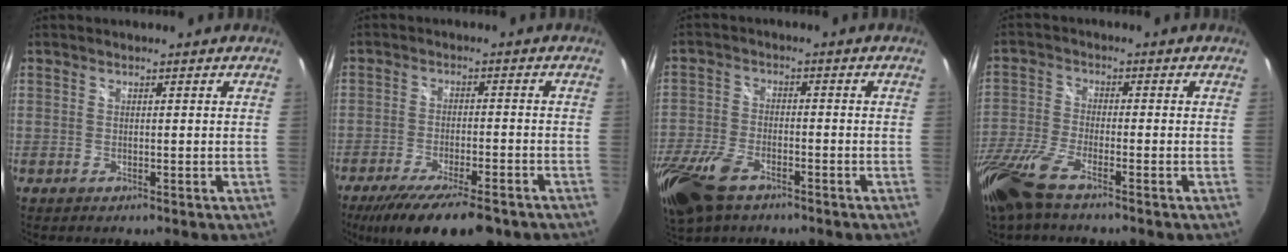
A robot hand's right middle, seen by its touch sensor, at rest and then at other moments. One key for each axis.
{"total": 15.0, "fx": -11.4, "fy": 3.8, "fz": 9.0, "tx": -0.176, "ty": -0.045, "tz": -0.176}
{"total": 12.6, "fx": -8.0, "fy": 6.4, "fz": 7.4, "tx": -0.190, "ty": -0.029, "tz": -0.157}
{"total": 10.4, "fx": -7.5, "fy": 2.4, "fz": 6.8, "tx": -0.163, "ty": -0.031, "tz": -0.156}